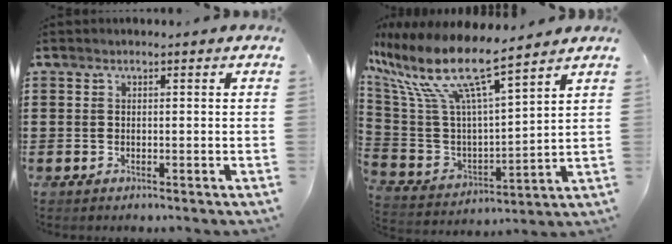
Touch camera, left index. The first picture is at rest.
{"total": 12.9, "force": [9.0, 2.6, 8.8], "torque": [-0.211, -0.052, 0.150]}